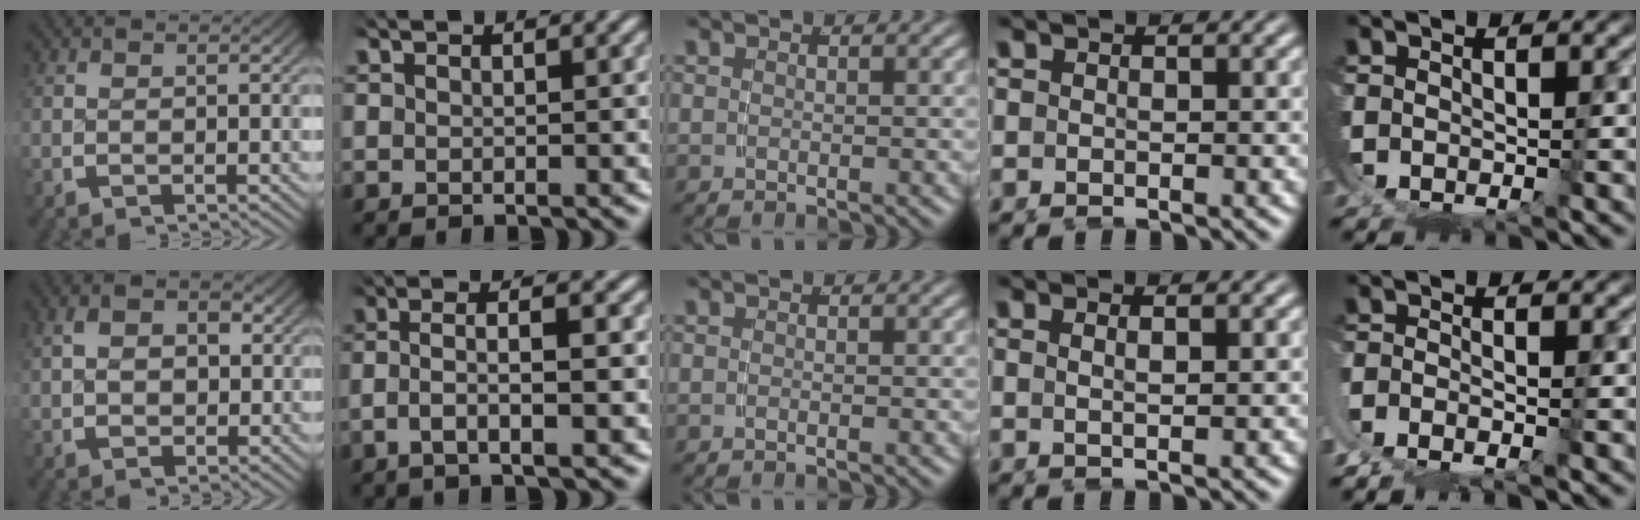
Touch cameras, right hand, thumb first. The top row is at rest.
{"thumb": {"total": 4.1, "force": [1.0, 2.7, 2.9], "torque": [-0.045, -0.005, 0.022]}, "index": {"total": 3.7, "force": [-0.8, 0.9, 3.5], "torque": [-0.069, -0.004, -0.014]}, "ring": {"total": 1.0, "force": [0.3, -0.3, 0.9], "torque": [-0.014, -0.004, 0.009]}, "little": {"total": 2.1, "force": [-1.7, 0.0, 1.3], "torque": [-0.022, -0.005, -0.029]}}